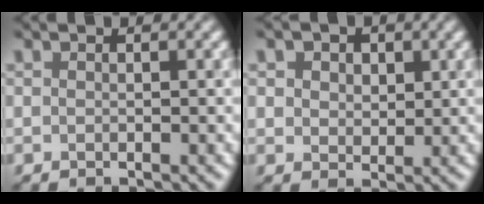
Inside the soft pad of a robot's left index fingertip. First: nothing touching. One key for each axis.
{"total": 4.3, "fx": 2.2, "fy": 3.1, "fz": 2.2, "tx": -0.041, "ty": 0.014, "tz": 0.017}